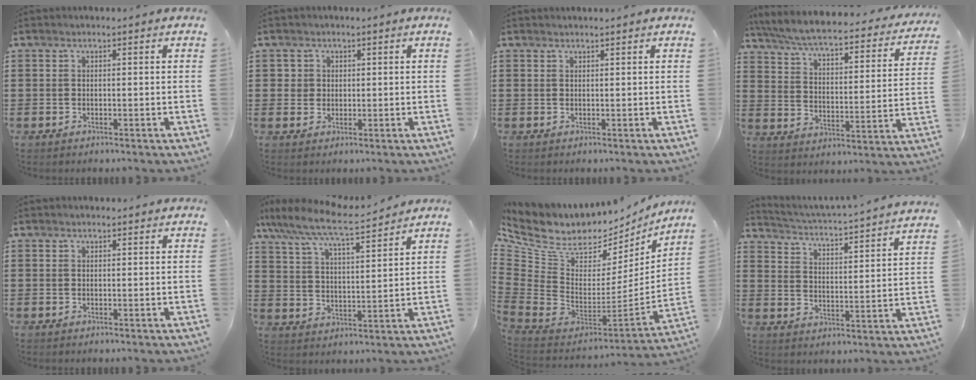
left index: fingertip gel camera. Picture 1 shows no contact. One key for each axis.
{"total": 2.4, "fx": 0.9, "fy": 2.2, "fz": 0.3, "tx": -0.016, "ty": 0.009, "tz": 0.014}
{"total": 0.7, "fx": 0.6, "fy": -0.1, "fz": 0.1, "tx": -0.003, "ty": -0.001, "tz": 0.013}
{"total": 5.2, "fx": 4.7, "fy": 0.1, "fz": 2.2, "tx": -0.067, "ty": -0.038, "tz": 0.074}
{"total": 0.6, "fx": 0.5, "fy": 0.1, "fz": 0.1, "tx": -0.004, "ty": 0.002, "tz": 0.010}
{"total": 7.7, "fx": 6.6, "fy": 0.4, "fz": 3.9, "tx": -0.102, "ty": -0.038, "tz": 0.110}
{"total": 7.9, "fx": 5.6, "fy": 4.3, "fz": 3.3, "tx": -0.119, "ty": -0.065, "tz": 0.096}
{"total": 2.8, "fx": 2.6, "fy": -0.9, "fz": 0.8, "tx": -0.034, "ty": -0.036, "tz": 0.031}